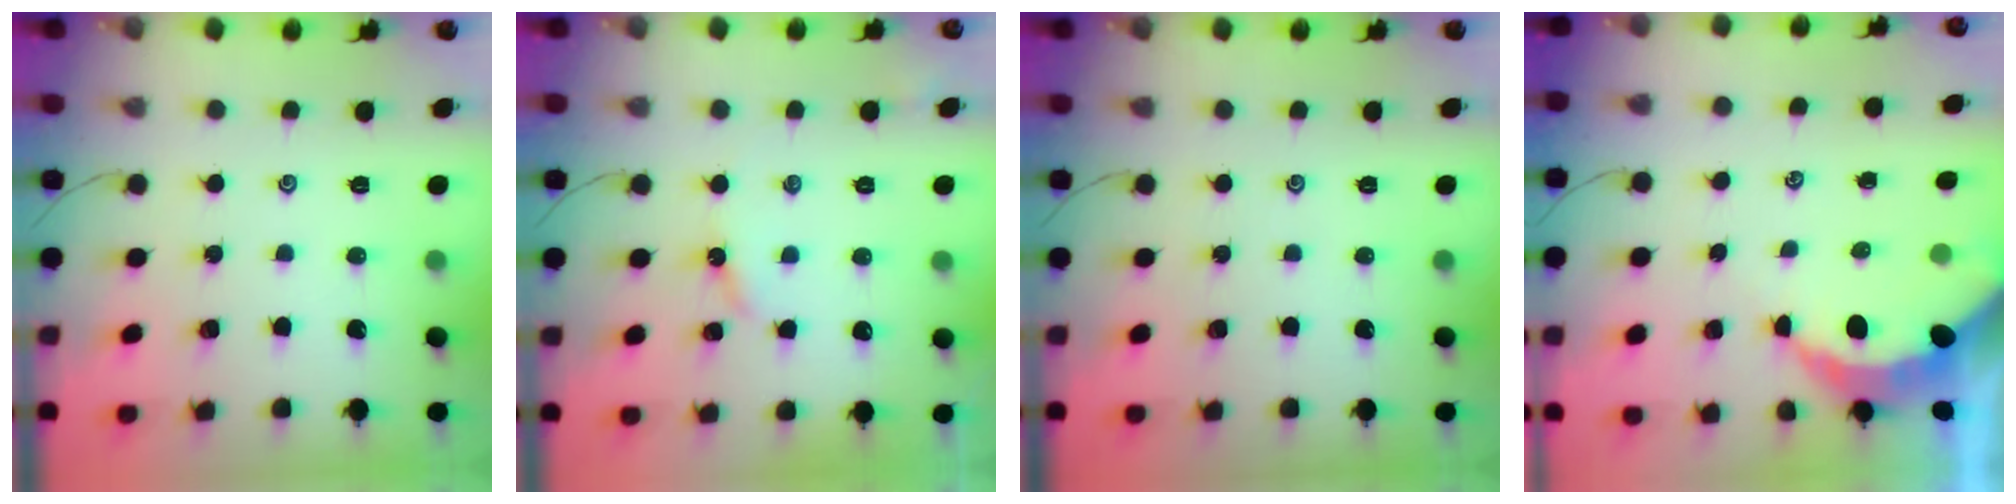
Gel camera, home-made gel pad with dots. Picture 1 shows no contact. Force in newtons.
{"total": 3.3, "press": 3.3, "slide": 0.4}
{"total": 0.0}
{"total": 5.4, "press": 5.3, "slide": 0.8}